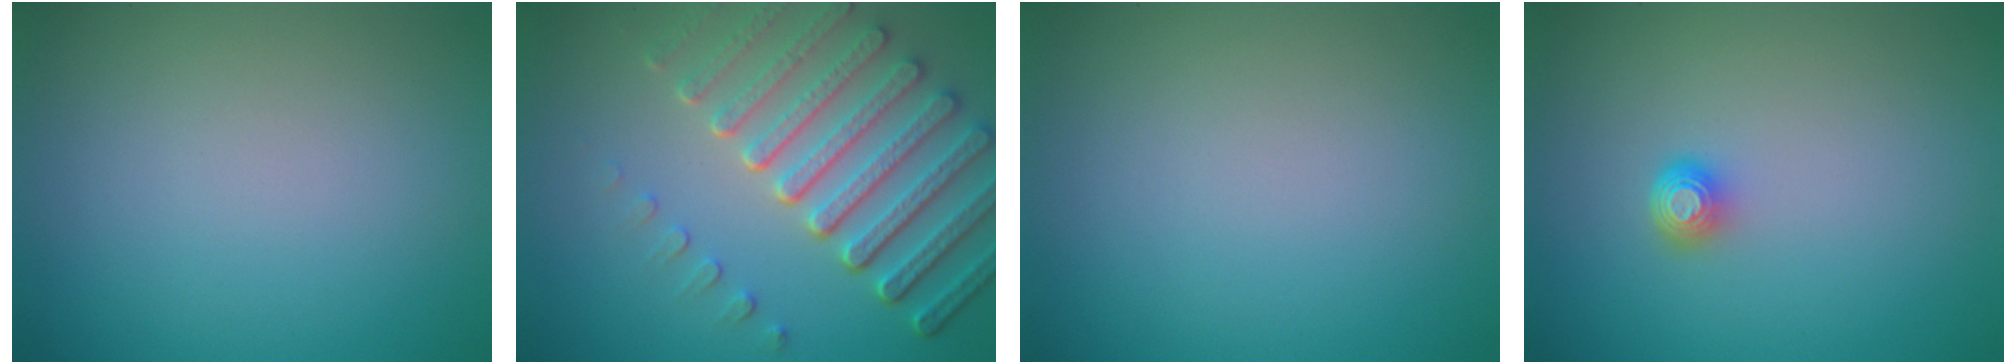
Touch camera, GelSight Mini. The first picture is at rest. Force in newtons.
{"total": 7.5, "press": 5.7, "slide": 4.9}
{"total": 0.0}
{"total": 1.6, "press": 1.2, "slide": 1.2}